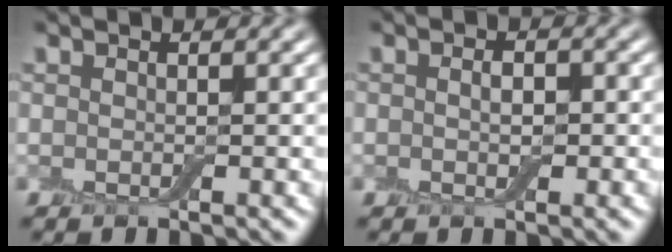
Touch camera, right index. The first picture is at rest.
{"total": 1.5, "force": [-0.1, 0.9, 1.2], "torque": [-0.018, 0.000, 0.000]}